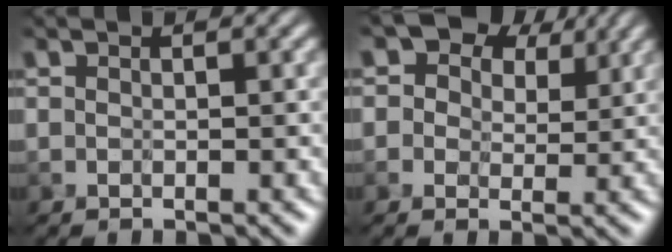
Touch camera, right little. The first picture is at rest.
{"total": 7.3, "force": [4.4, 4.9, 3.2], "torque": [-0.048, 0.012, 0.049]}